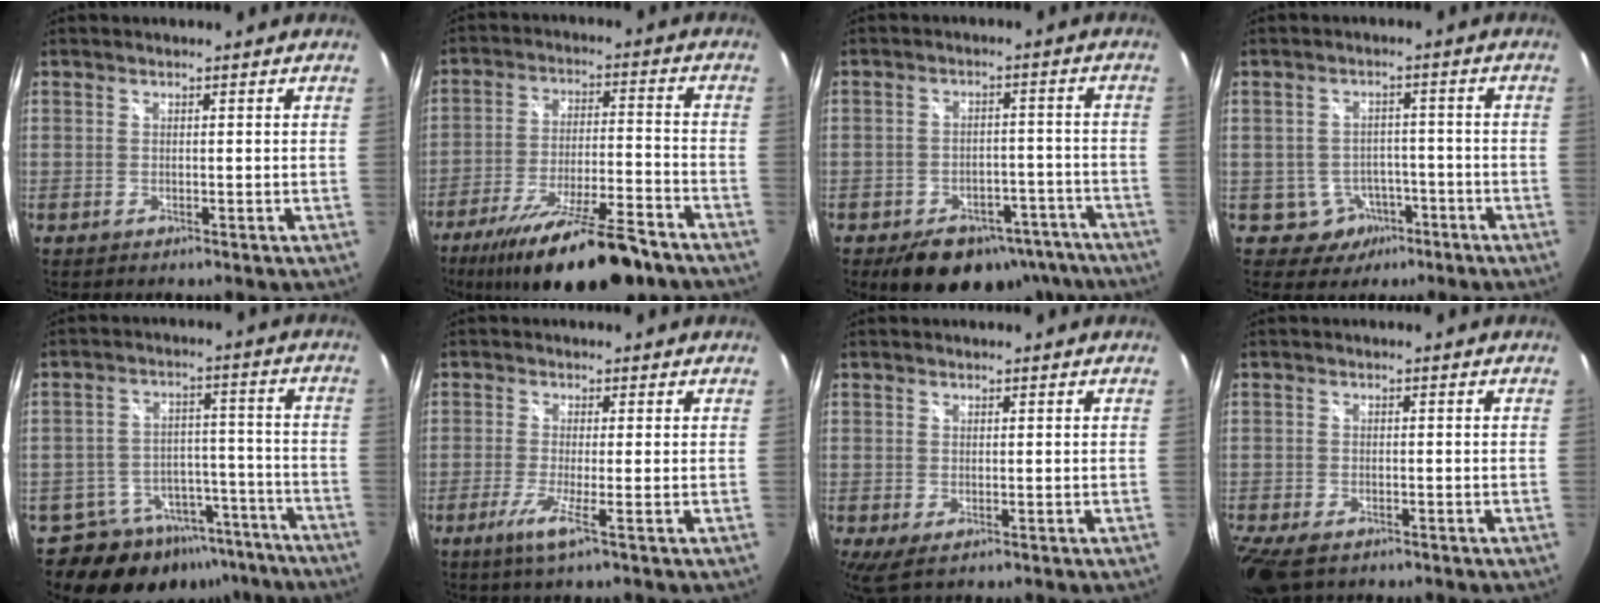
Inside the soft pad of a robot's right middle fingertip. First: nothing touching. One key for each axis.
{"total": 20.5, "fx": -16.0, "fy": 5.1, "fz": 11.8, "tx": -0.203, "ty": -0.018, "tz": -0.235}
{"total": 14.9, "fx": -10.8, "fy": 8.1, "fz": 6.1, "tx": -0.107, "ty": 0.020, "tz": -0.118}
{"total": 5.4, "fx": -2.9, "fy": 4.5, "fz": 0.6, "tx": -0.023, "ty": 0.022, "tz": -0.027}
{"total": 16.4, "fx": -12.3, "fy": 9.5, "fz": 5.3, "tx": -0.107, "ty": 0.037, "tz": -0.152}
{"total": 3.8, "fx": -1.7, "fy": -1.0, "fz": 3.3, "tx": -0.087, "ty": -0.012, "tz": -0.038}
{"total": 2.3, "fx": -0.3, "fy": 0.7, "fz": 2.1, "tx": -0.040, "ty": -0.010, "tz": -0.003}
{"total": 7.2, "fx": -4.9, "fy": 3.3, "fz": 4.1, "tx": -0.104, "ty": -0.032, "tz": -0.091}